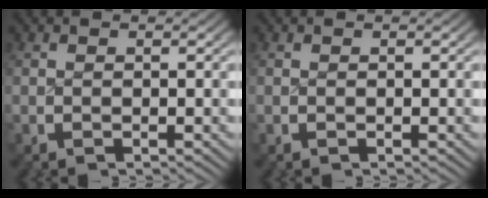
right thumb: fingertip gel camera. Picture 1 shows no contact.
{"total": 0.0}